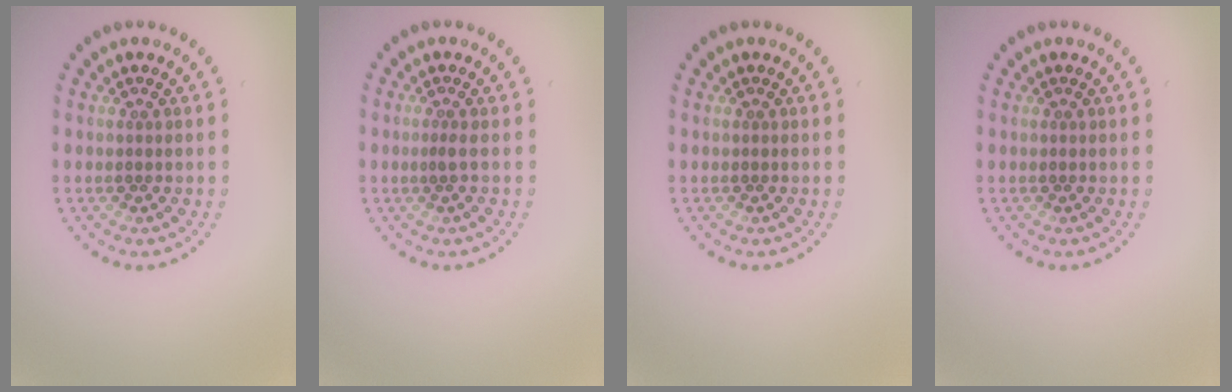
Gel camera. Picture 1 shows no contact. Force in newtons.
{"total": 0.5, "press": 0.2, "slide": 0.5}
{"total": 0.0}
{"total": 0.0}